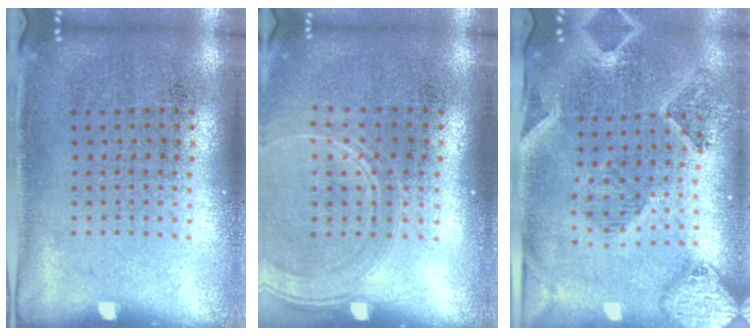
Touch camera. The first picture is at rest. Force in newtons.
{"total": 1.7, "press": 1.6, "slide": 0.6}
{"total": 1.6, "press": 1.6, "slide": 0.4}